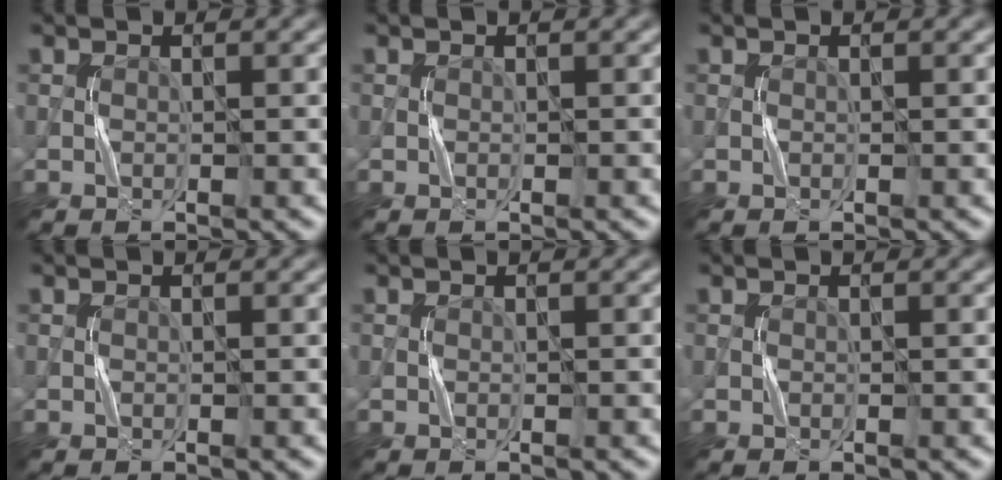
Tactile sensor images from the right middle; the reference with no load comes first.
{"total": 0.0}
{"total": 0.0}
{"total": 0.0}
{"total": 0.0}
{"total": 0.0}